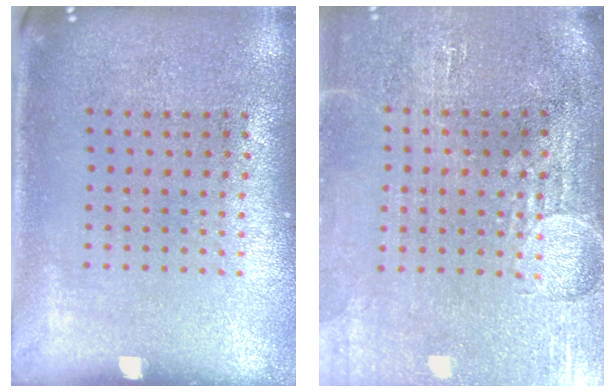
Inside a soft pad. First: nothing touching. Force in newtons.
{"total": 4.3, "press": 3.7, "slide": 2.1}